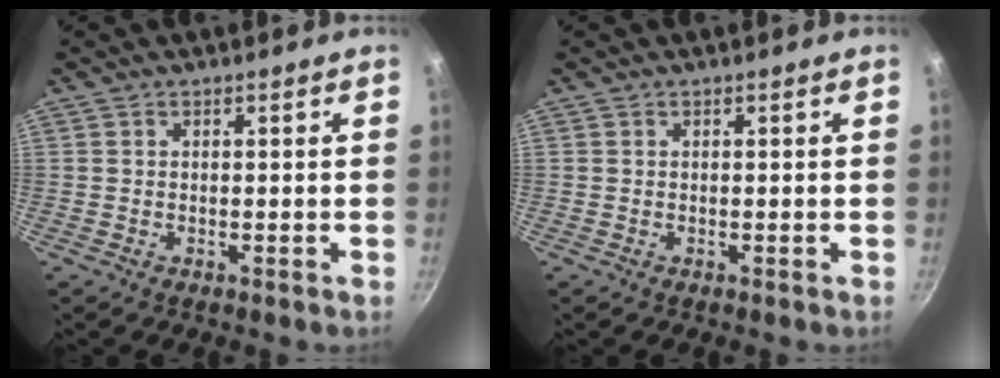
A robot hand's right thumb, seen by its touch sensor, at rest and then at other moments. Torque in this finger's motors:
{"motor_torque": [0.00, 0.00, 0.01, -0.01, 0.01]}